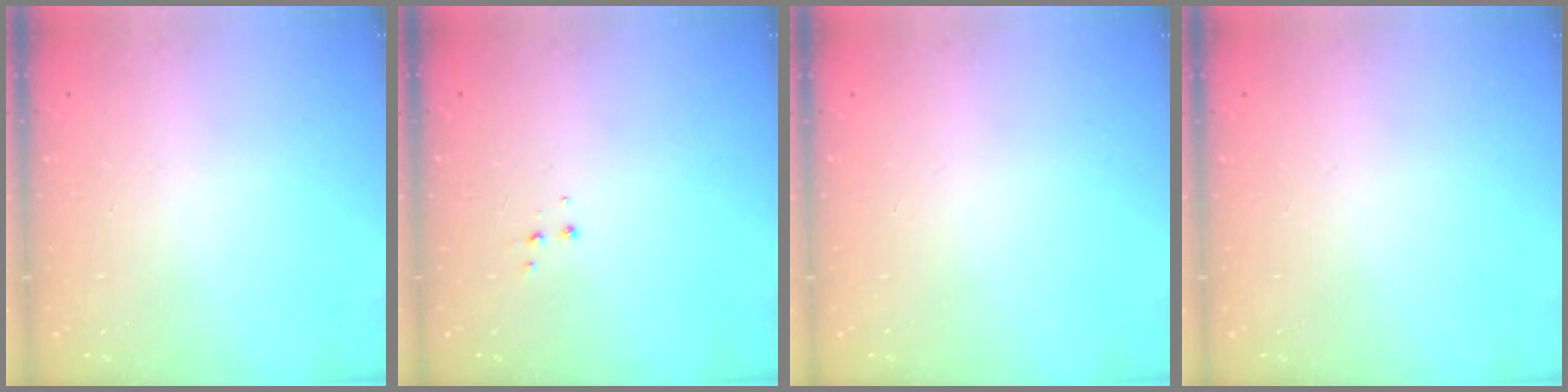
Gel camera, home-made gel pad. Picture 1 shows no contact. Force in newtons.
{"total": 3.3, "press": 3.2, "slide": 0.4}
{"total": 0.0}
{"total": 0.0}